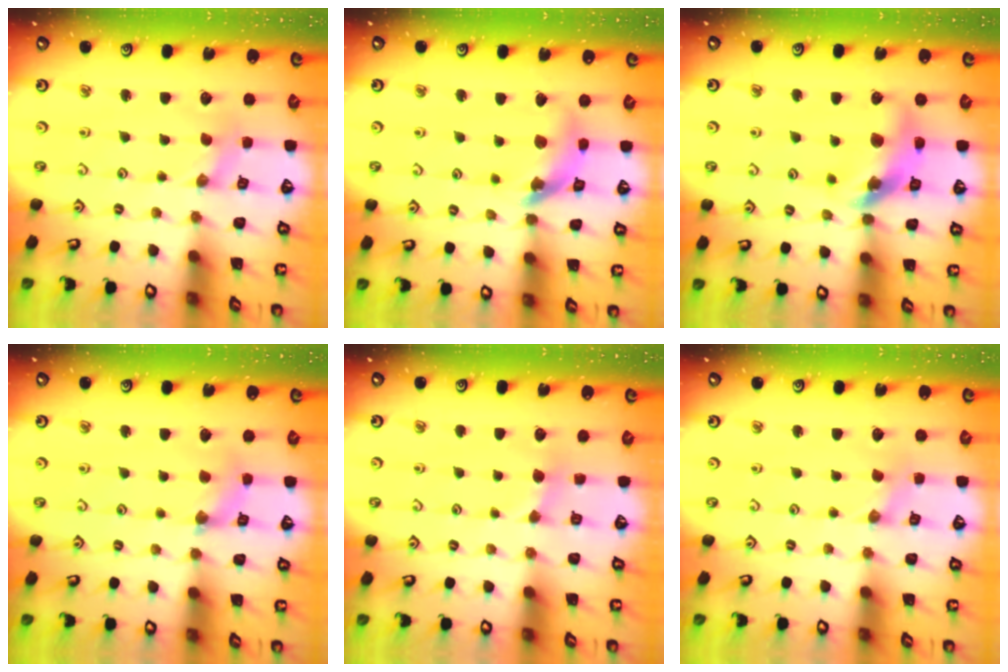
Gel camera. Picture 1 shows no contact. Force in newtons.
{"total": 12.6, "press": 12.6, "slide": 1.5}
{"total": 13.8, "press": 13.7, "slide": 1.6}
{"total": 2.4, "press": 2.4, "slide": 0.2}
{"total": 2.4, "press": 2.4, "slide": 0.3}
{"total": 0.0}